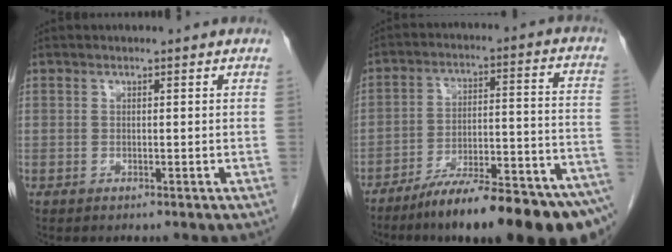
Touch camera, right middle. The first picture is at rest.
{"total": 21.1, "force": [-16.0, 1.8, 13.6], "torque": [-0.127, 0.021, -0.245]}